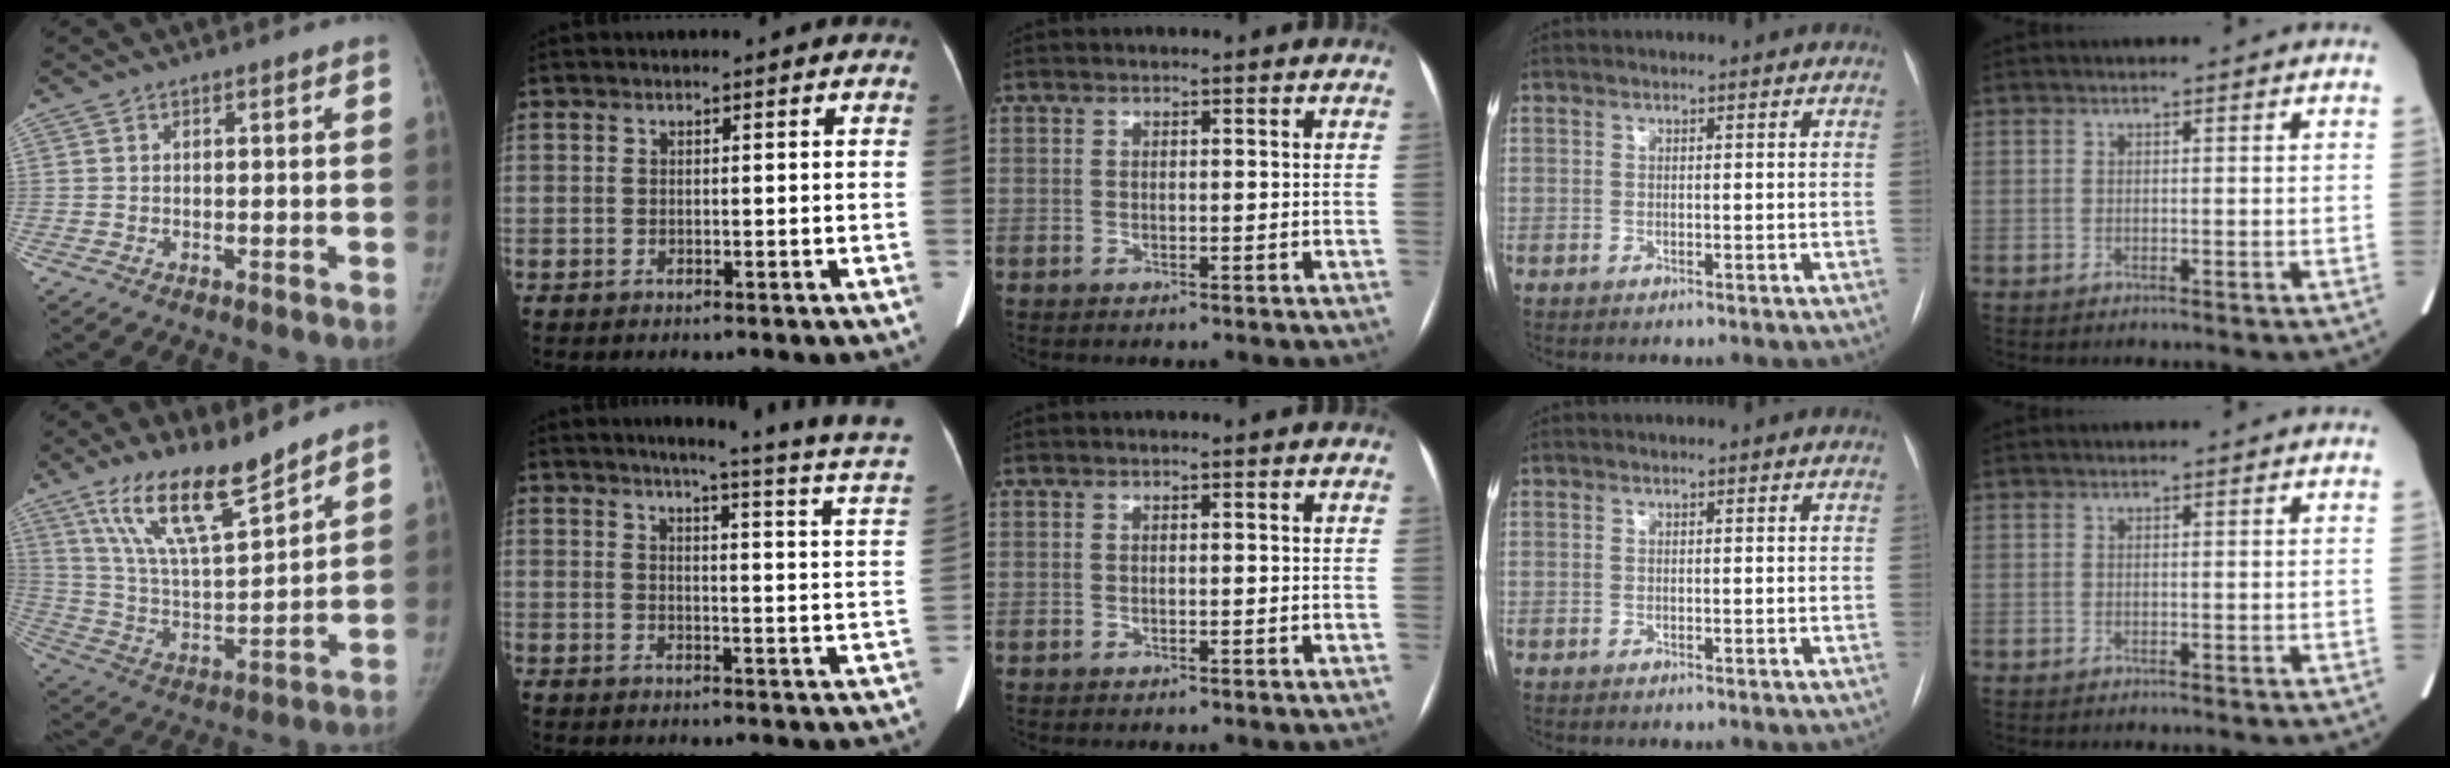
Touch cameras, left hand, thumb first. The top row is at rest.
{"thumb": {"total": 16.4, "force": [11.8, 4.2, 10.6], "torque": [-0.167, -0.066, 0.227]}, "index": {"total": 16.9, "force": [14.6, -1.8, 8.3], "torque": [-0.116, -0.075, 0.153]}}